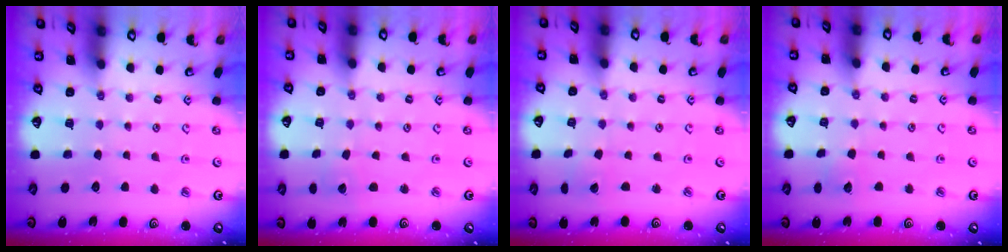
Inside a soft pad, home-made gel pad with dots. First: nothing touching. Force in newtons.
{"total": 1.6, "press": 1.6, "slide": 0.2}
{"total": 1.5, "press": 1.5, "slide": 0.2}
{"total": 3.4, "press": 3.3, "slide": 0.4}